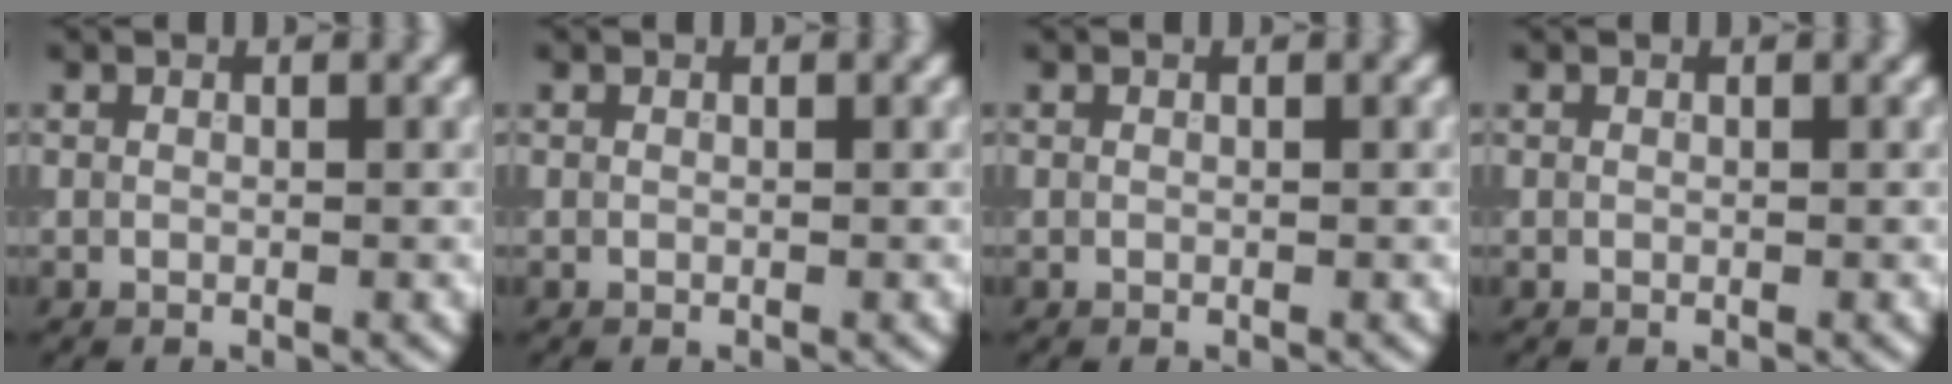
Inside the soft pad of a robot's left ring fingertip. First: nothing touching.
{"total": 0.0}
{"total": 0.0}
{"total": 0.0}